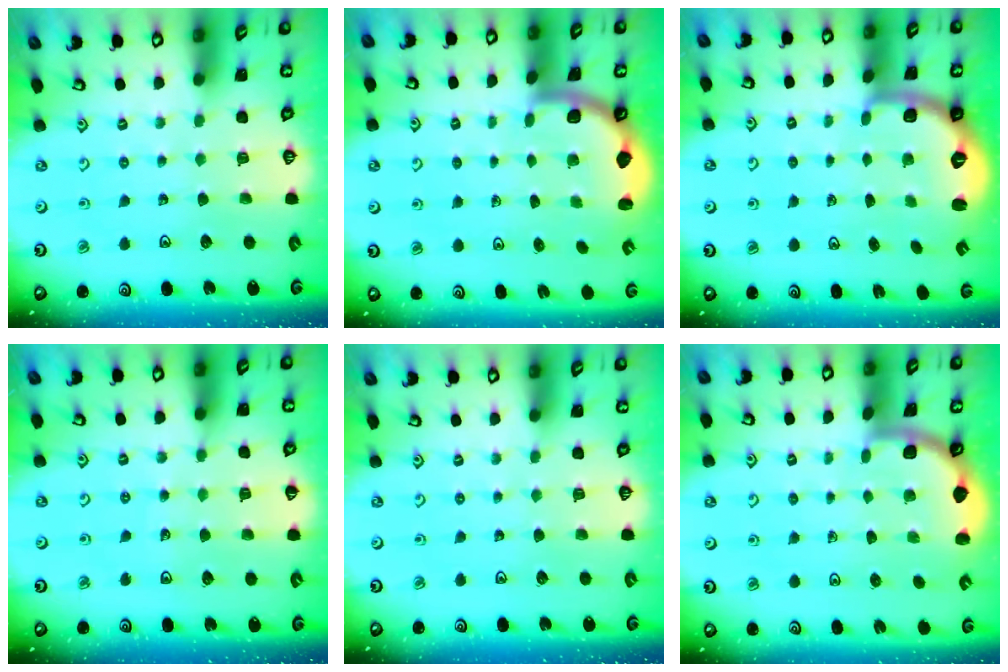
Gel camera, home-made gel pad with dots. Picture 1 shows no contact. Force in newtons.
{"total": 2.5, "press": 2.4, "slide": 0.8}
{"total": 2.5, "press": 2.0, "slide": 1.5}
{"total": 3.2, "press": 2.4, "slide": 2.2}
{"total": 0.0}
{"total": 2.2, "press": 2.2, "slide": 0.1}